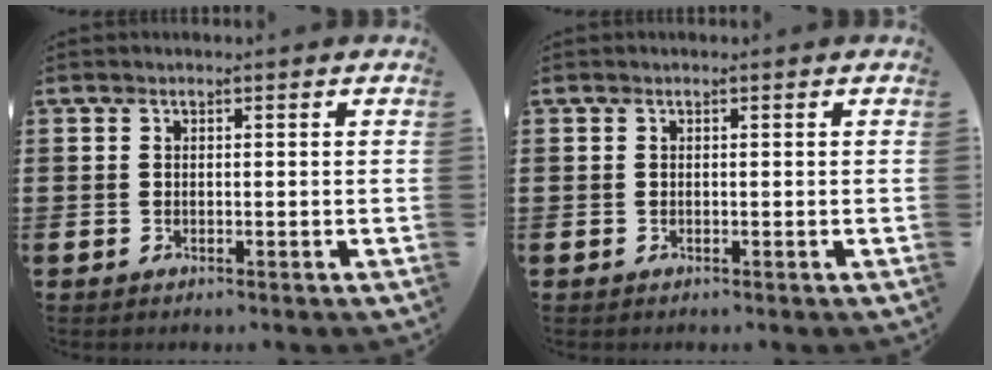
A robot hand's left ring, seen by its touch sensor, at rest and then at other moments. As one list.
[{"total": 0.0}]